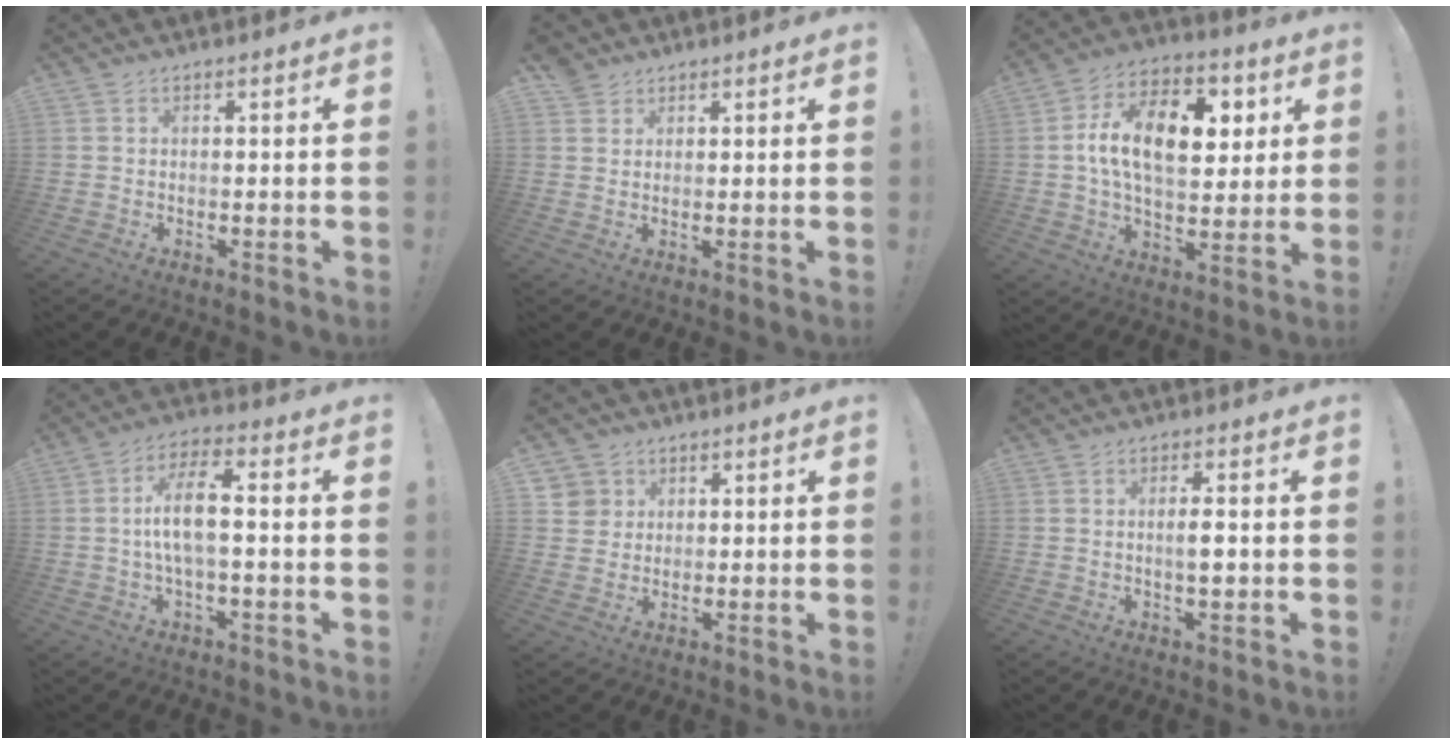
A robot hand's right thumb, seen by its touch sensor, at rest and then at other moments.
{"total": 3.2, "force": [2.4, 2.0, 0.5], "torque": [-0.006, -0.013, 0.045]}
{"total": 17.7, "force": [4.2, 10.3, 13.7], "torque": [-0.216, -0.007, 0.070]}
{"total": 10.2, "force": [-0.1, 3.4, 9.6], "torque": [-0.171, 0.006, -0.003]}
{"total": 4.5, "force": [1.8, 4.1, 0.5], "torque": [-0.005, -0.005, 0.034]}
{"total": 3.1, "force": [-0.2, 0.6, 3.0], "torque": [-0.037, -0.004, -0.009]}